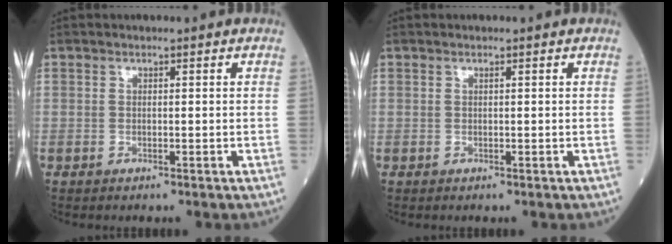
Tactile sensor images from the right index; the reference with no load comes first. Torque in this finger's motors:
{"motor_torque": [-0.04, -0.02, -0.05, 0.00]}